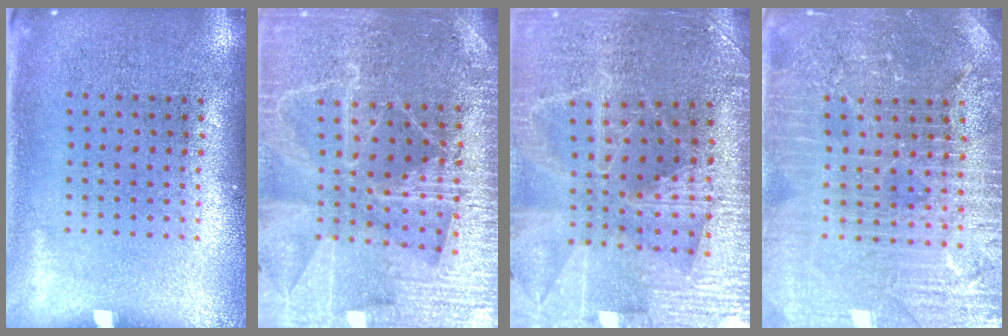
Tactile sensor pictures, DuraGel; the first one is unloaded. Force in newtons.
{"total": 4.6, "press": 4.3, "slide": 1.8}
{"total": 3.4, "press": 3.3, "slide": 0.7}
{"total": 4.4, "press": 4.2, "slide": 1.5}